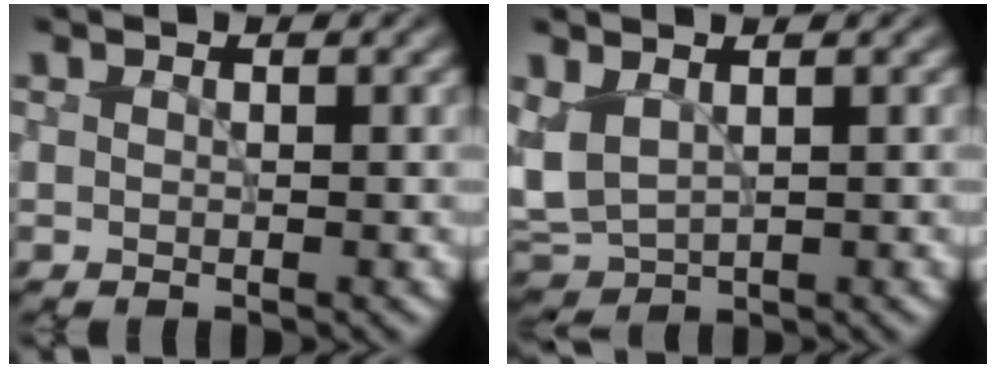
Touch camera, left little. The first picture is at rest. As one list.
[{"total": 3.3, "force": [0.7, 1.9, 2.5], "torque": [-0.068, -0.002, 0.018]}]